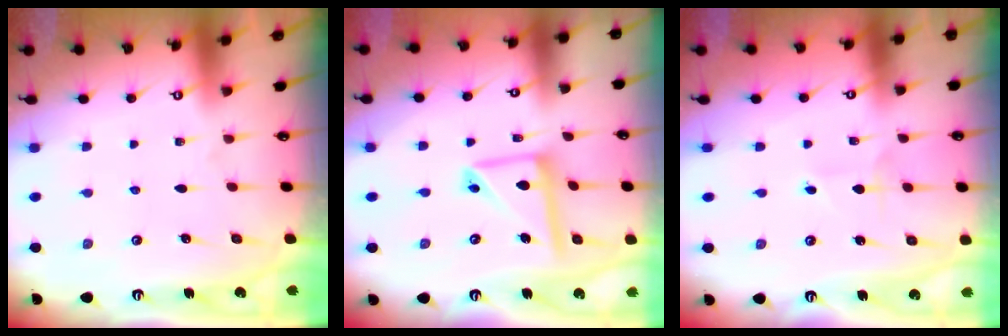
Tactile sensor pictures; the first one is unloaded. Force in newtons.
{"total": 12.1, "press": 12.0, "slide": 1.3}
{"total": 1.4, "press": 1.4, "slide": 0.1}